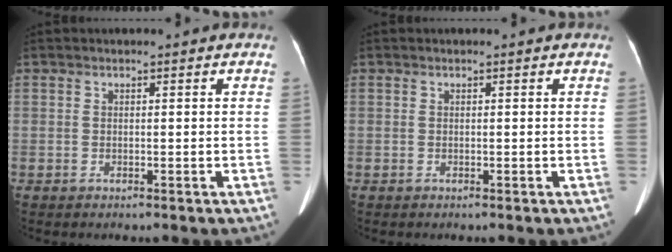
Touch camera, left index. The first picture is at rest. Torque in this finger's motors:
{"motor_torque": [0.00, 0.00, 0.00, 0.00]}